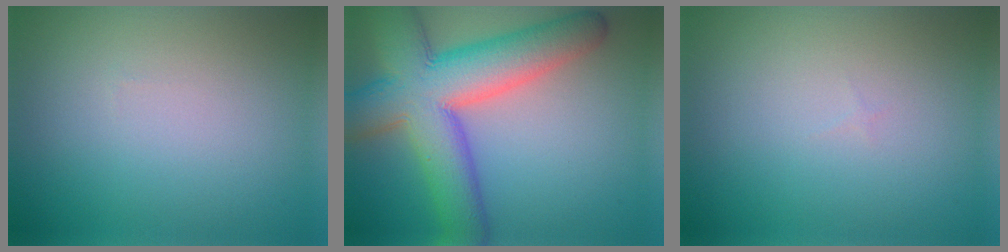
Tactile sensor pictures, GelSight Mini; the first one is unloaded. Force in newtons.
{"total": 12.3, "press": 12.3, "slide": 0.5}
{"total": 0.0}